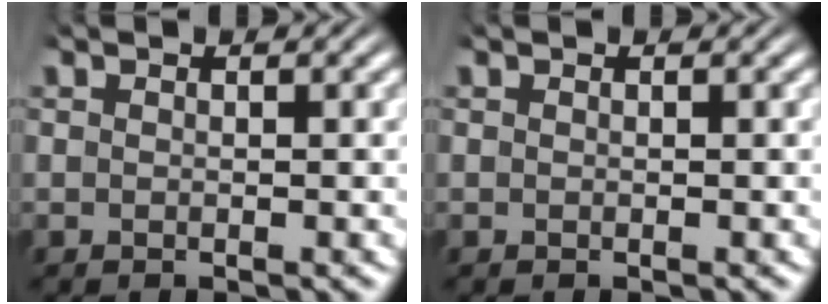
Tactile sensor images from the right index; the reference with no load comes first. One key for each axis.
{"total": 0.0}